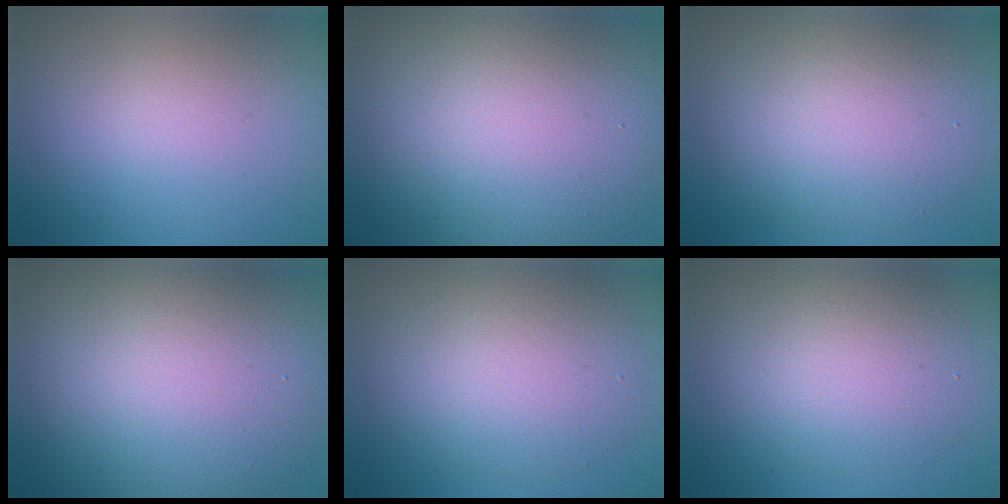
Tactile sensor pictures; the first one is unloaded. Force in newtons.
{"total": 14.8, "press": 14.8, "slide": 1.2}
{"total": 7.2, "press": 7.2, "slide": 0.5}
{"total": 14.0, "press": 14.0, "slide": 1.2}
{"total": 5.4, "press": 5.4, "slide": 0.7}
{"total": 4.2, "press": 4.2, "slide": 0.1}